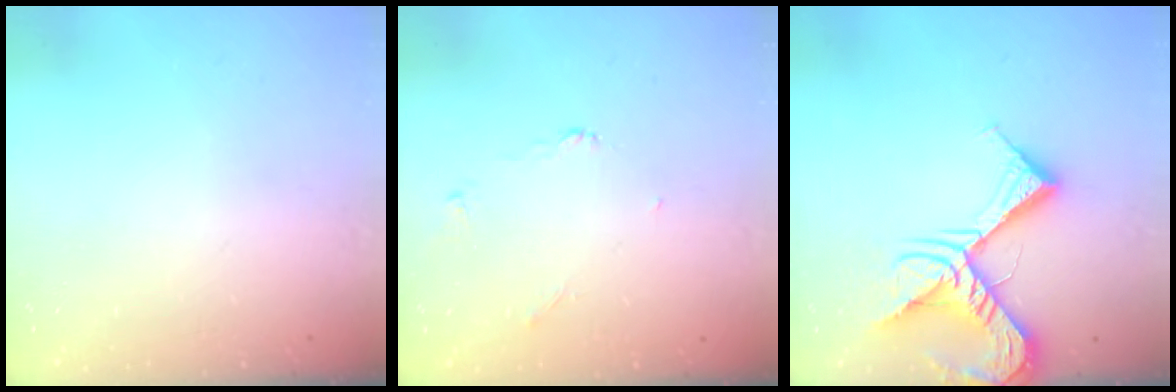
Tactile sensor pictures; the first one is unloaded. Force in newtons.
{"total": 2.7, "press": 2.7, "slide": 0.3}
{"total": 14.9, "press": 14.7, "slide": 1.9}